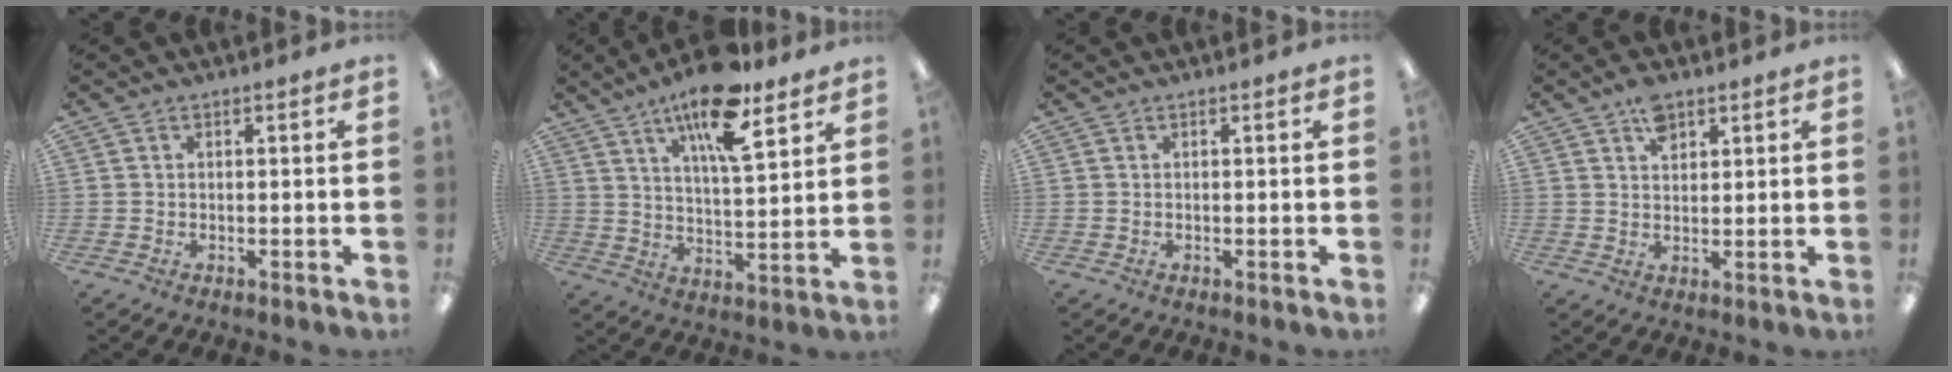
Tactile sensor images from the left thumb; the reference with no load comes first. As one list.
[{"total": 15.3, "force": [10.2, 4.8, 10.3], "torque": [-0.166, -0.051, 0.168]}, {"total": 0.0}, {"total": 4.7, "force": [2.9, 2.6, 2.6], "torque": [-0.034, -0.007, 0.050]}]